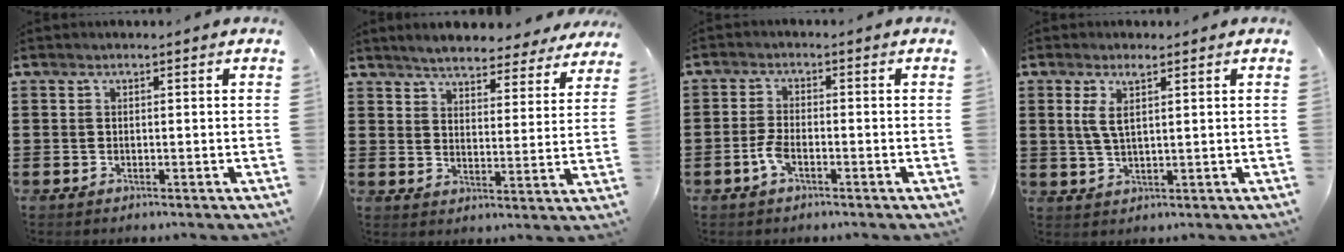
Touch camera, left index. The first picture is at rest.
{"total": 4.8, "force": [4.7, 0.0, 0.7], "torque": [-0.036, -0.027, 0.081]}
{"total": 3.2, "force": [-1.5, 1.1, 2.6], "torque": [-0.067, -0.003, -0.033]}
{"total": 3.5, "force": [1.5, 0.8, 3.1], "torque": [-0.073, -0.002, 0.023]}